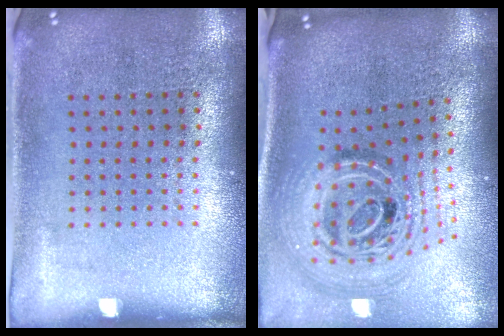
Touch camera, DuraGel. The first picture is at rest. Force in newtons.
{"total": 2.4, "press": 1.7, "slide": 1.6}